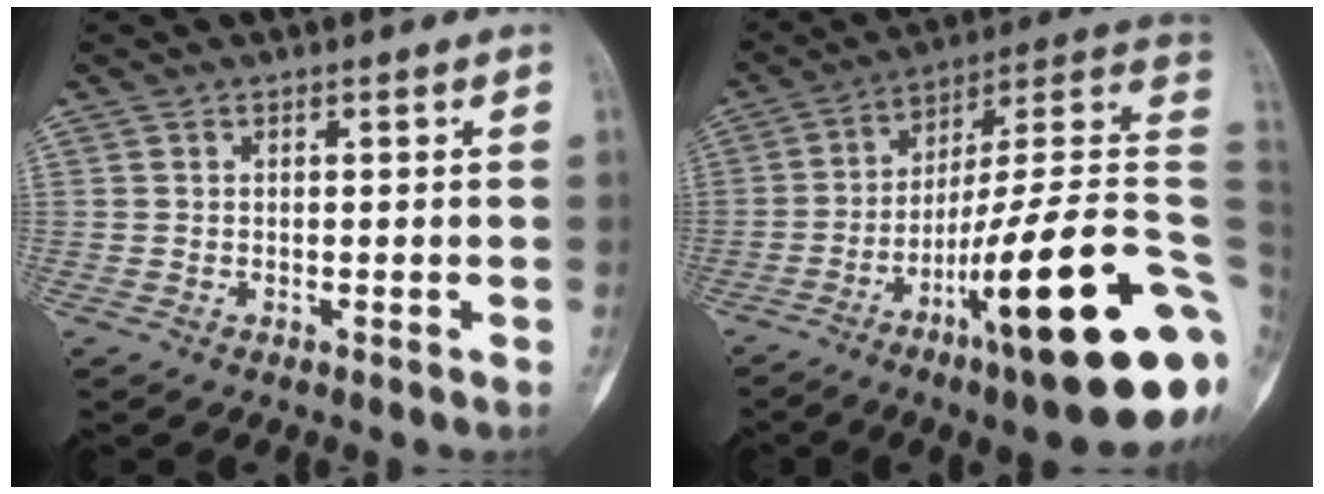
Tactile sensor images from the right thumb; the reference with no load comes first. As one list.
[{"total": 29.0, "force": [-8.1, 5.2, 27.4], "torque": [-0.329, 0.049, -0.127]}]